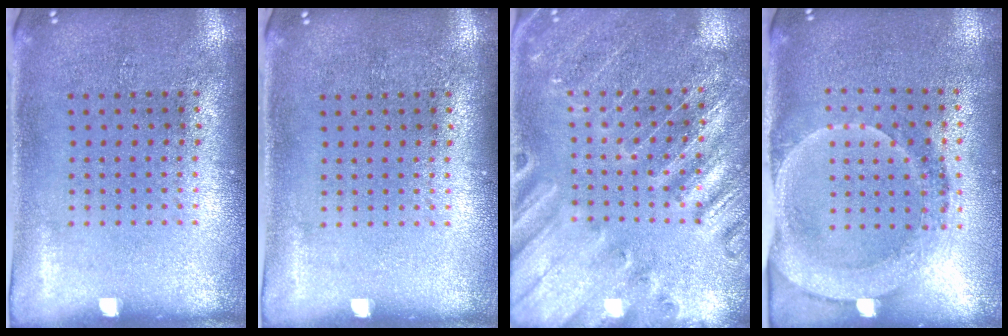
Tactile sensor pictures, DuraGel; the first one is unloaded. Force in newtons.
{"total": 0.0}
{"total": 2.6, "press": 2.6, "slide": 0.2}
{"total": 1.8, "press": 1.7, "slide": 0.7}